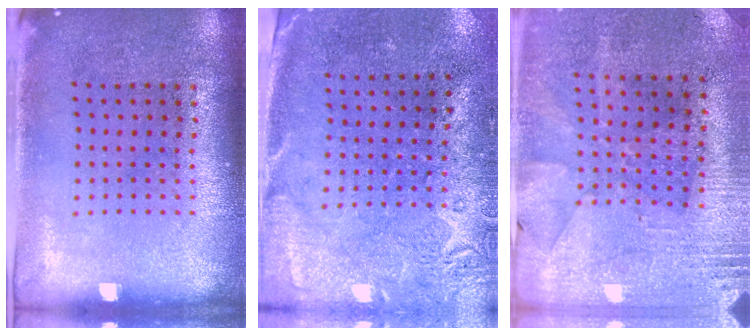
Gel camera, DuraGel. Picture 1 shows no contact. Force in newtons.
{"total": 2.7, "press": 2.2, "slide": 1.7}
{"total": 2.8, "press": 2.5, "slide": 1.1}